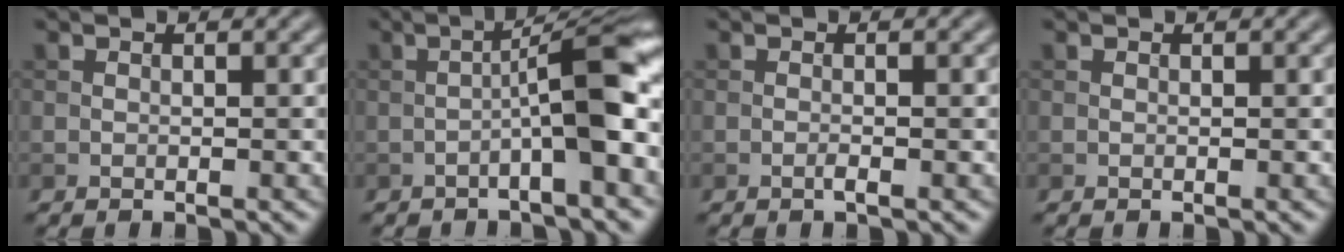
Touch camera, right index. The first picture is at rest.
{"total": 6.8, "force": [-1.6, 0.9, 6.5], "torque": [-0.099, 0.026, -0.032]}
{"total": 0.8, "force": [-0.4, 0.0, 0.7], "torque": [-0.014, -0.001, -0.009]}
{"total": 0.0}